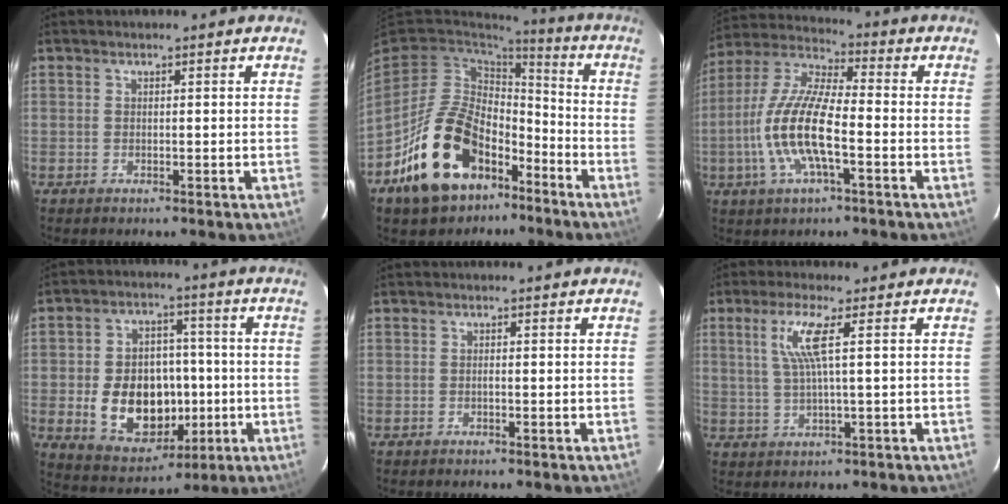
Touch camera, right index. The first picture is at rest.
{"total": 20.7, "force": [-11.3, 12.5, 12.0], "torque": [-0.249, 0.017, -0.169]}
{"total": 14.8, "force": [-4.0, 4.3, 13.5], "torque": [-0.281, -0.001, -0.082]}
{"total": 15.4, "force": [-2.6, 11.2, 10.2], "torque": [-0.214, 0.016, -0.016]}
{"total": 0.0}
{"total": 6.0, "force": [1.8, -0.5, 5.7], "torque": [-0.108, -0.001, 0.042]}